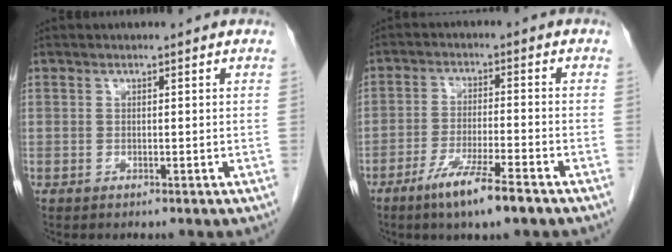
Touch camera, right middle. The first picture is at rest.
{"total": 8.0, "force": [-5.3, 0.3, 6.0], "torque": [-0.113, -0.016, -0.094]}